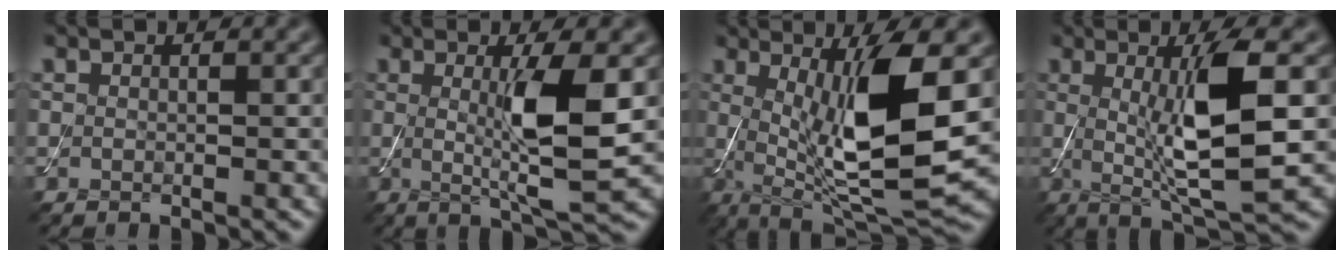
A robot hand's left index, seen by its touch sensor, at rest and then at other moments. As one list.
[{"total": 6.3, "force": [0.4, 1.0, 6.3], "torque": [-0.110, -0.012, 0.008]}, {"total": 11.5, "force": [1.1, 2.9, 11.0], "torque": [-0.179, -0.014, 0.027]}, {"total": 7.9, "force": [0.4, 1.4, 7.7], "torque": [-0.127, -0.011, 0.014]}]